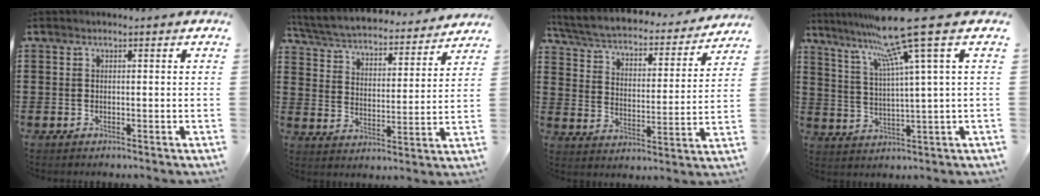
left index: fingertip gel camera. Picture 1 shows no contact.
{"total": 4.3, "force": [4.2, 0.1, 0.8], "torque": [-0.040, -0.034, 0.065]}
{"total": 3.9, "force": [3.6, 0.6, 1.4], "torque": [-0.048, -0.028, 0.052]}
{"total": 12.8, "force": [7.7, -1.1, 10.1], "torque": [-0.208, -0.027, 0.119]}